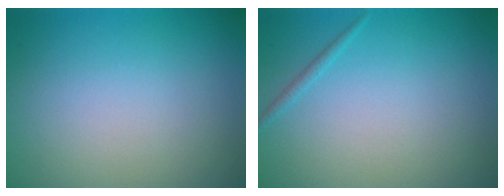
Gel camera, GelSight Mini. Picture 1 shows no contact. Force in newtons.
{"total": 0.6, "press": 0.6, "slide": 0.0}